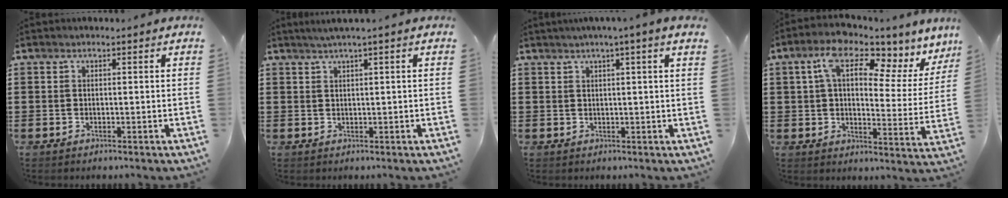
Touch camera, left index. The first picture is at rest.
{"total": 1.3, "force": [0.7, -0.3, 1.1], "torque": [-0.019, 0.000, 0.012]}
{"total": 1.5, "force": [0.9, -0.4, 1.1], "torque": [-0.021, -0.002, 0.016]}
{"total": 9.3, "force": [6.4, 2.6, 6.2], "torque": [-0.123, -0.032, 0.103]}